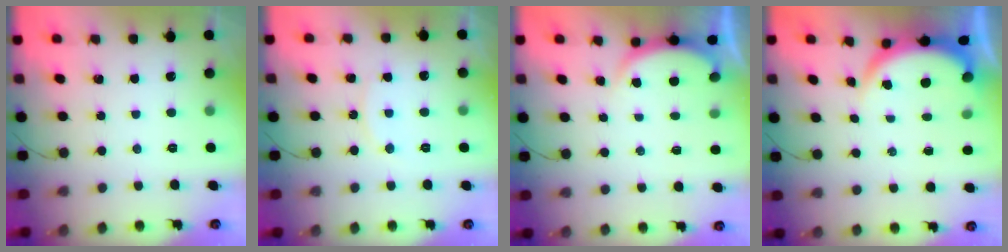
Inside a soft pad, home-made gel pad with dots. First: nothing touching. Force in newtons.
{"total": 6.5, "press": 6.5, "slide": 0.2}
{"total": 2.8, "press": 2.7, "slide": 0.6}
{"total": 4.5, "press": 4.2, "slide": 1.5}